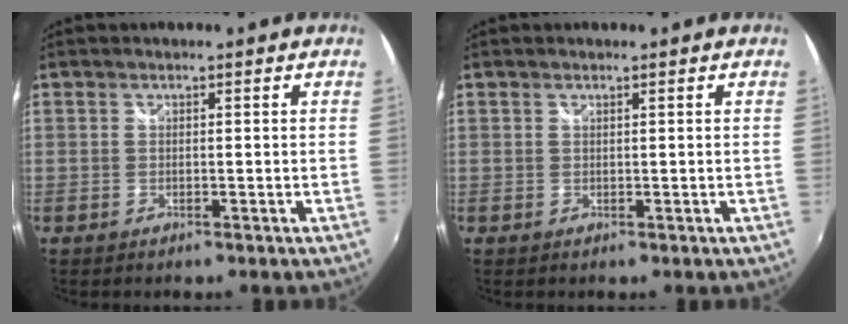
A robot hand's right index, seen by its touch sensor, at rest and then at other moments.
{"total": 0.0}